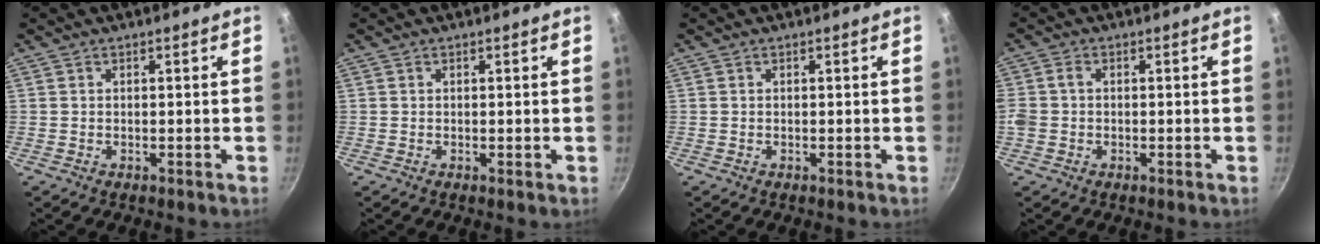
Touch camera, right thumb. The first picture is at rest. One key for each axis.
{"total": 0.0}
{"total": 0.0}
{"total": 3.3, "fx": -0.4, "fy": 2.6, "fz": 1.9, "tx": -0.043, "ty": 0.005, "tz": -0.015}